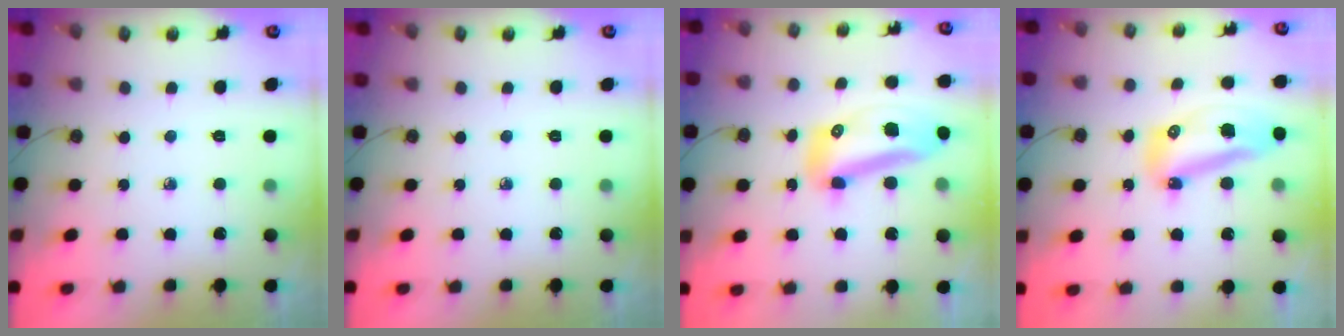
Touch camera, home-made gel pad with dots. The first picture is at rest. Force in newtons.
{"total": 0.0}
{"total": 14.2, "press": 14.2, "slide": 1.5}
{"total": 15.3, "press": 13.8, "slide": 6.6}